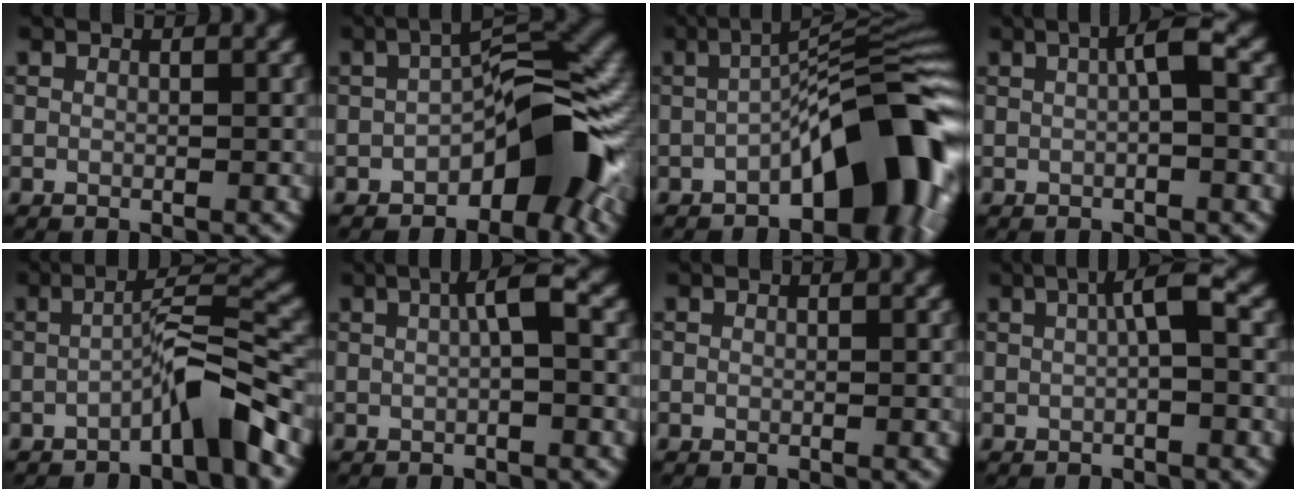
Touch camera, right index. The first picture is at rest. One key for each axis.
{"total": 8.7, "fx": -3.5, "fy": 3.7, "fz": 7.0, "tx": -0.073, "ty": 0.021, "tz": -0.070}
{"total": 10.9, "fx": -4.4, "fy": 3.7, "fz": 9.3, "tx": -0.112, "ty": 0.023, "tz": -0.076}
{"total": 2.3, "fx": 0.3, "fy": 0.3, "fz": 2.2, "tx": -0.037, "ty": 0.011, "tz": 0.004}
{"total": 4.8, "fx": -2.7, "fy": 0.5, "fz": 3.9, "tx": -0.062, "ty": 0.022, "tz": -0.055}
{"total": 2.7, "fx": 0.5, "fy": 0.4, "fz": 2.6, "tx": -0.041, "ty": 0.013, "tz": 0.005}
{"total": 0.0}
{"total": 2.8, "fx": 0.5, "fy": 0.4, "fz": 2.8, "tx": -0.044, "ty": 0.013, "tz": 0.005}